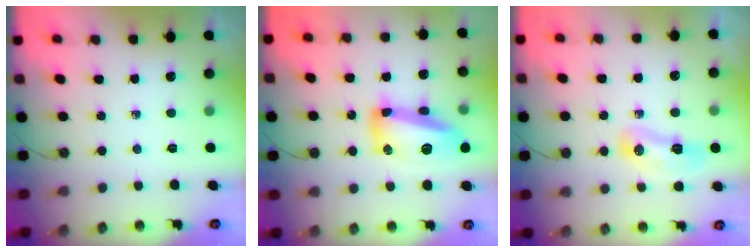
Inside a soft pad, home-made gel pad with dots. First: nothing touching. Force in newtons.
{"total": 14.8, "press": 14.8, "slide": 1.1}
{"total": 14.6, "press": 9.6, "slide": 10.9}